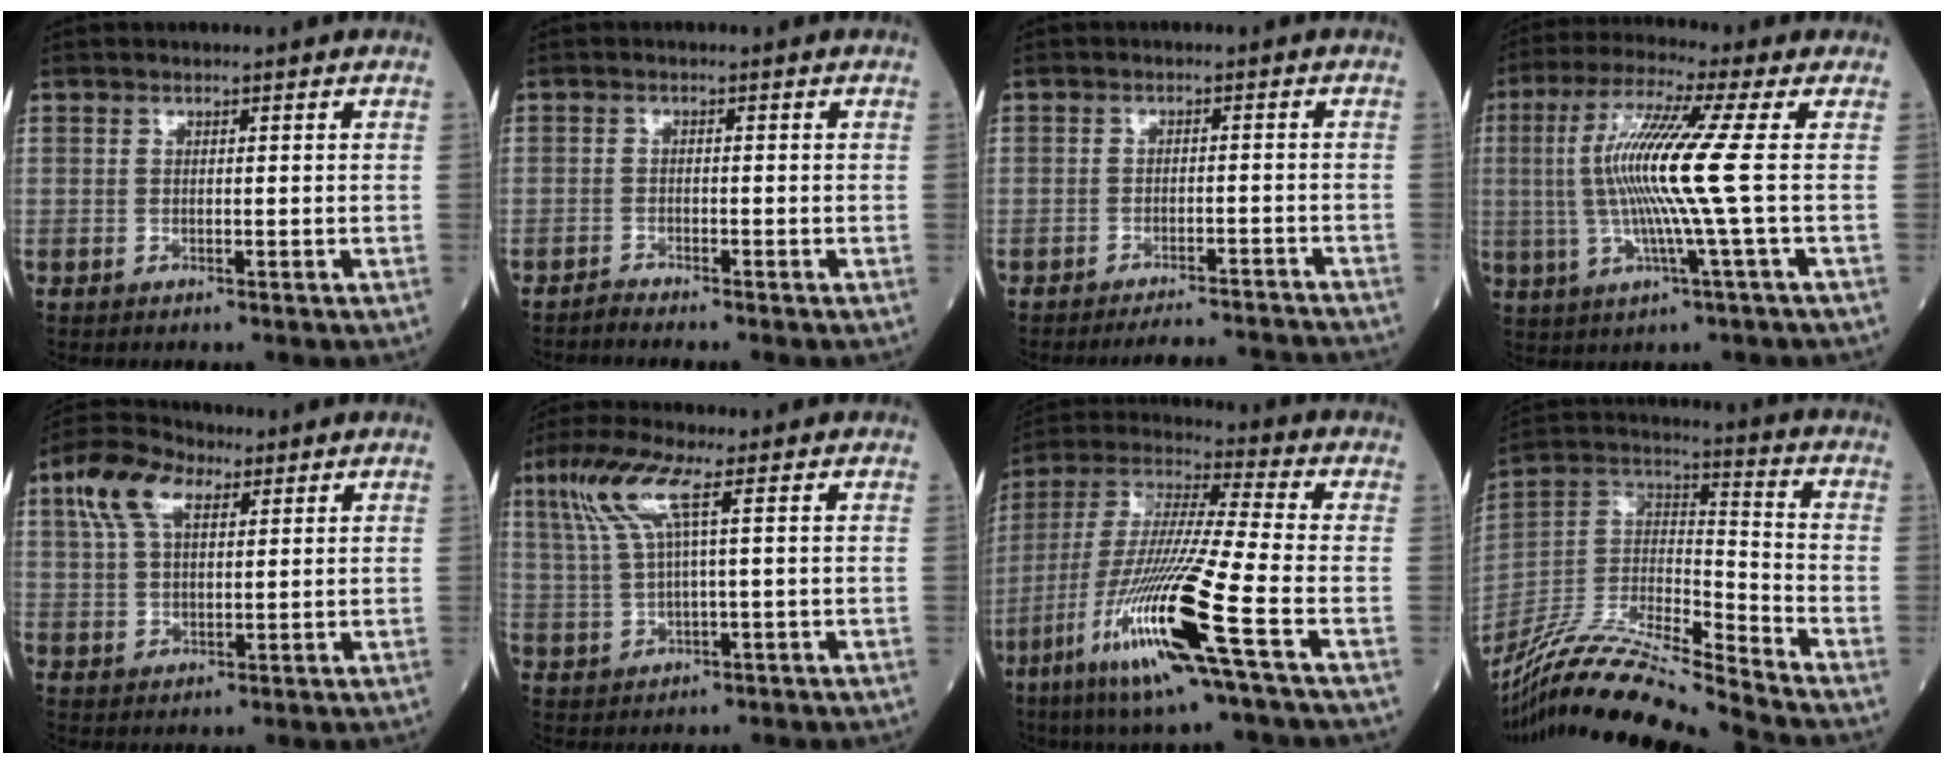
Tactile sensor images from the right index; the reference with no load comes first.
{"total": 1.4, "force": [-1.4, -0.5, 0.0], "torque": [-0.005, -0.004, -0.027]}
{"total": 8.2, "force": [-8.1, 0.5, 0.9], "torque": [-0.001, 0.006, -0.100]}
{"total": 12.3, "force": [0.4, -1.7, 12.1], "torque": [-0.252, 0.002, 0.005]}
{"total": 8.3, "force": [4.1, 4.0, 6.1], "torque": [-0.138, 0.027, 0.078]}
{"total": 7.2, "force": [3.0, 0.4, 6.5], "torque": [-0.154, 0.016, 0.066]}
{"total": 18.8, "force": [-8.0, -0.6, 17.0], "torque": [-0.370, -0.039, -0.158]}
{"total": 20.3, "force": [-18.3, -0.7, 8.7], "torque": [-0.191, -0.002, -0.340]}